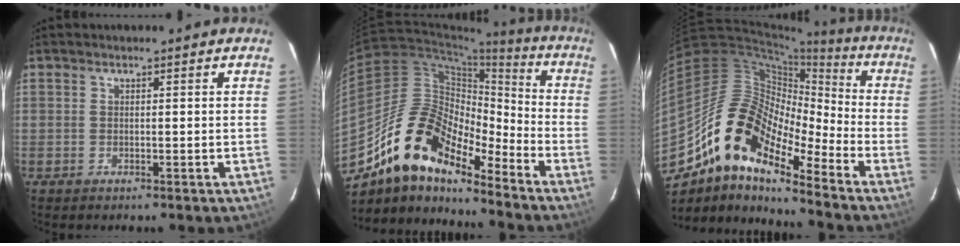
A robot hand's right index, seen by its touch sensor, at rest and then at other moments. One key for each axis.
{"total": 17.8, "fx": -13.4, "fy": 6.5, "fz": 9.7, "tx": -0.171, "ty": 0.001, "tz": -0.261}
{"total": 17.7, "fx": -12.2, "fy": 5.9, "fz": 11.4, "tx": -0.184, "ty": -0.009, "tz": -0.246}